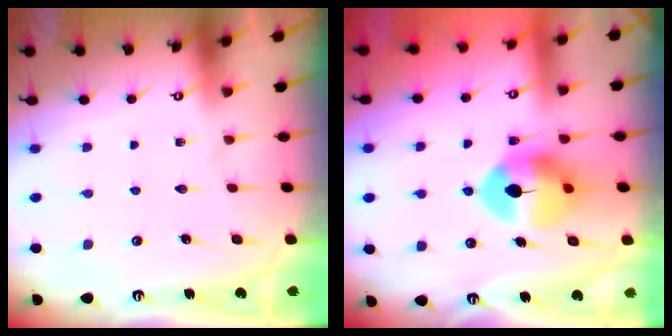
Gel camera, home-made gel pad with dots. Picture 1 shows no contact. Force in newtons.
{"total": 9.7, "press": 9.7, "slide": 1.2}